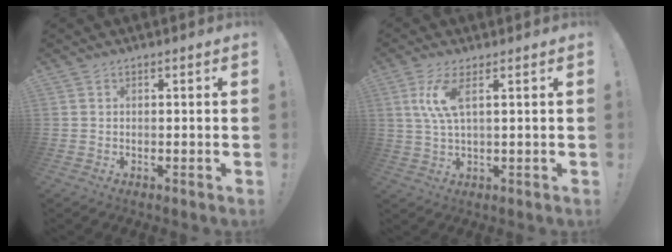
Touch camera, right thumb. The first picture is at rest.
{"total": 7.4, "force": [2.5, 1.8, 6.7], "torque": [-0.136, -0.004, 0.042]}